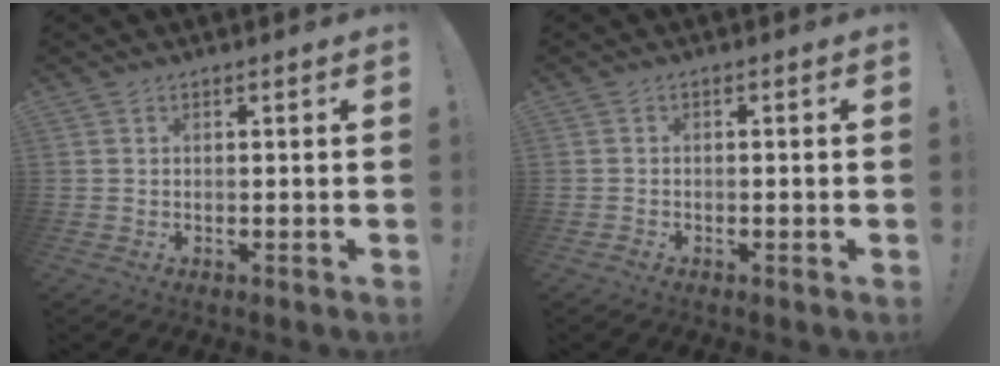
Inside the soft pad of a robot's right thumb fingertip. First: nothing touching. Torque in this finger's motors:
{"motor_torque": [0.23, -0.12, -0.05, -0.40, 0.14]}